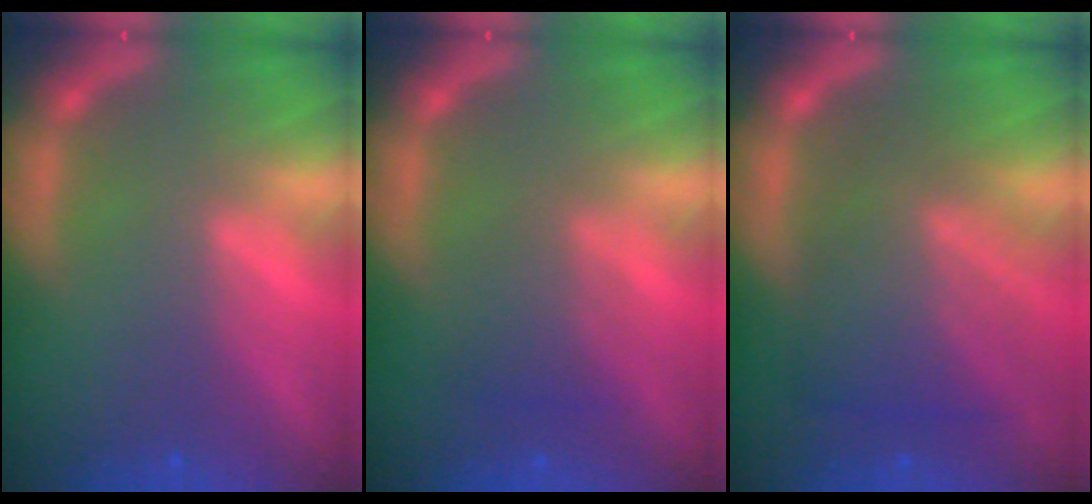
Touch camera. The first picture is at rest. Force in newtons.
{"total": 2.5}
{"total": 7.0}